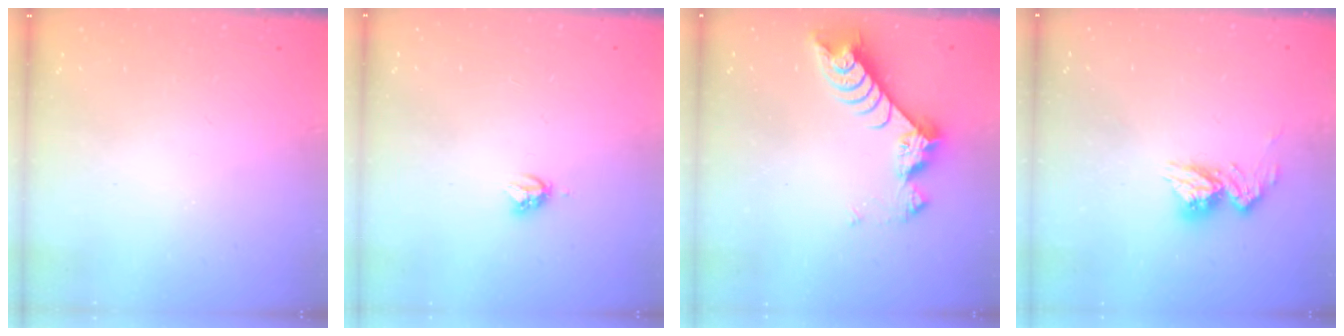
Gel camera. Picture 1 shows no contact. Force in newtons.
{"total": 3.9, "press": 3.9, "slide": 0.4}
{"total": 7.4, "press": 7.3, "slide": 1.0}
{"total": 10.7, "press": 10.7, "slide": 1.0}